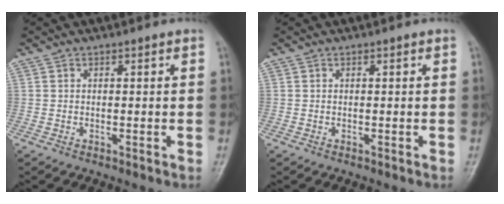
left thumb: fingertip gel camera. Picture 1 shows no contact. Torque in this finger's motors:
{"motor_torque": [-0.02, 0.00, 0.01, 0.03, 0.00]}